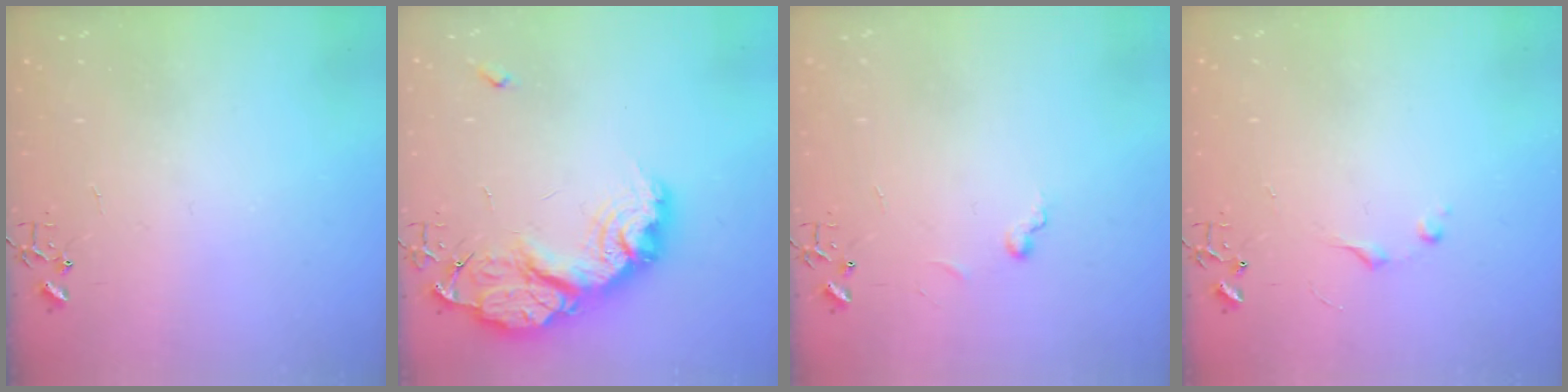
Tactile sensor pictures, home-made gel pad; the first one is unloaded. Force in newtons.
{"total": 25.2, "press": 25.1, "slide": 2.0}
{"total": 5.6, "press": 5.6, "slide": 0.5}
{"total": 5.2, "press": 5.1, "slide": 0.7}